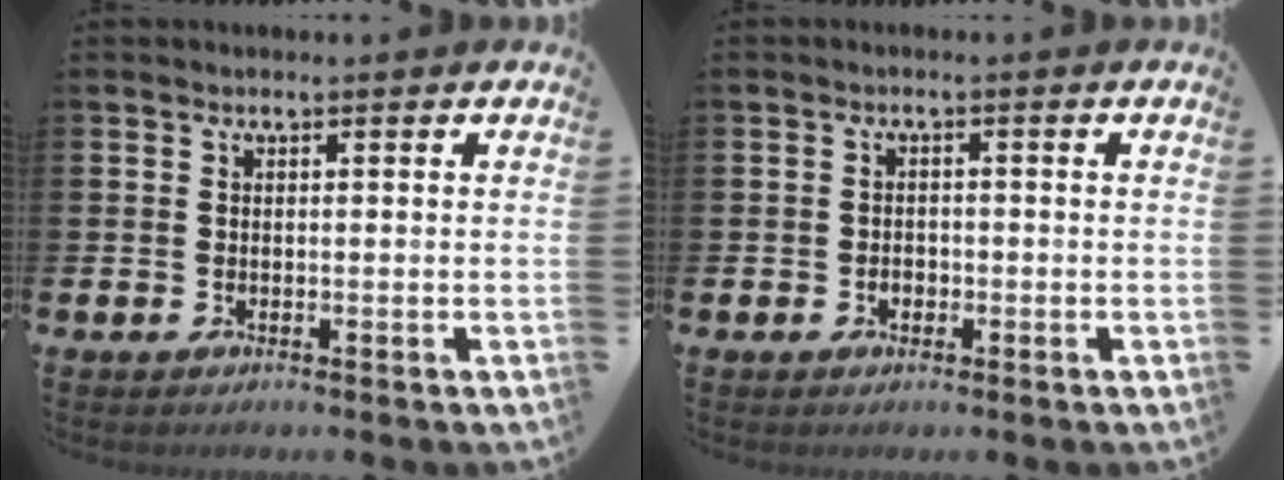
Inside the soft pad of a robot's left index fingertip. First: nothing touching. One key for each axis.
{"total": 1.5, "fx": -0.6, "fy": 1.2, "fz": 0.7, "tx": -0.016, "ty": 0.005, "tz": -0.014}